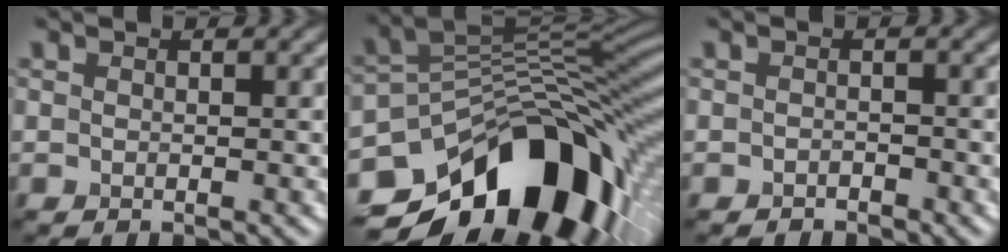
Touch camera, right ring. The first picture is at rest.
{"total": 15.2, "force": [-6.6, 9.2, 10.1], "torque": [-0.158, 0.007, -0.105]}
{"total": 0.8, "force": [-0.7, 0.3, 0.1], "torque": [0.000, 0.004, -0.013]}